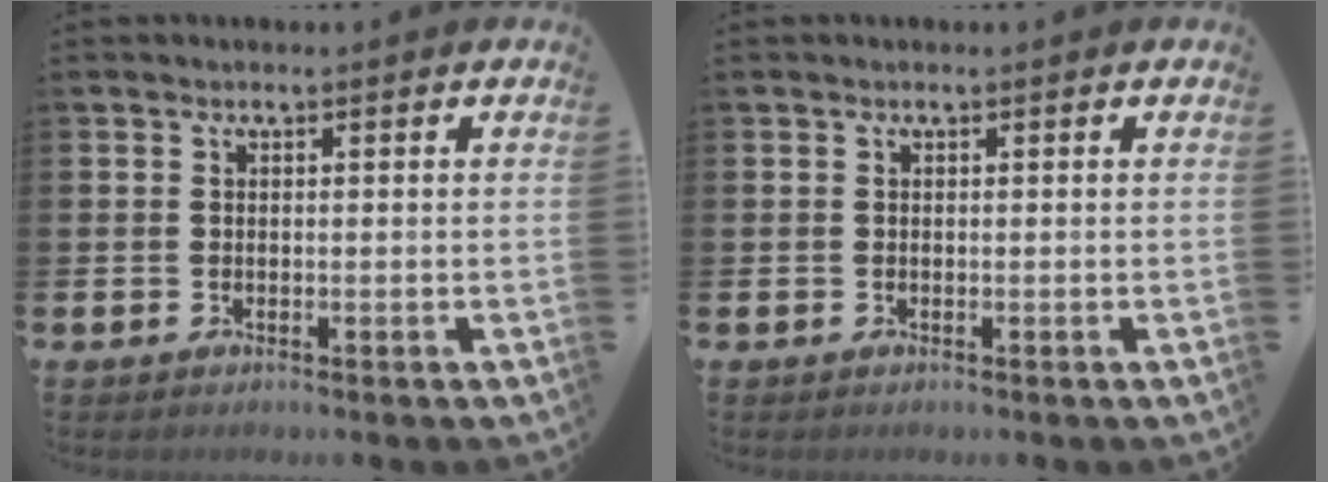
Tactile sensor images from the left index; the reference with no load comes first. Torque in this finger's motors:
{"motor_torque": [-0.11, -0.05, 0.03, -0.01]}